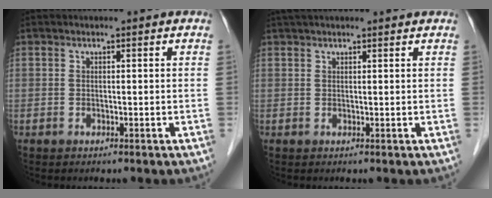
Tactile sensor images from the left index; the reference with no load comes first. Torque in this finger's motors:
{"motor_torque": [-0.03, -1.72, 0.66, 0.11]}